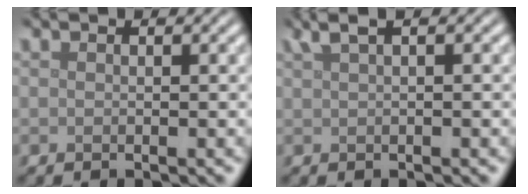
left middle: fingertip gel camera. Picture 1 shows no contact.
{"total": 2.7, "force": [1.5, 0.9, 2.1], "torque": [-0.031, 0.008, 0.024]}